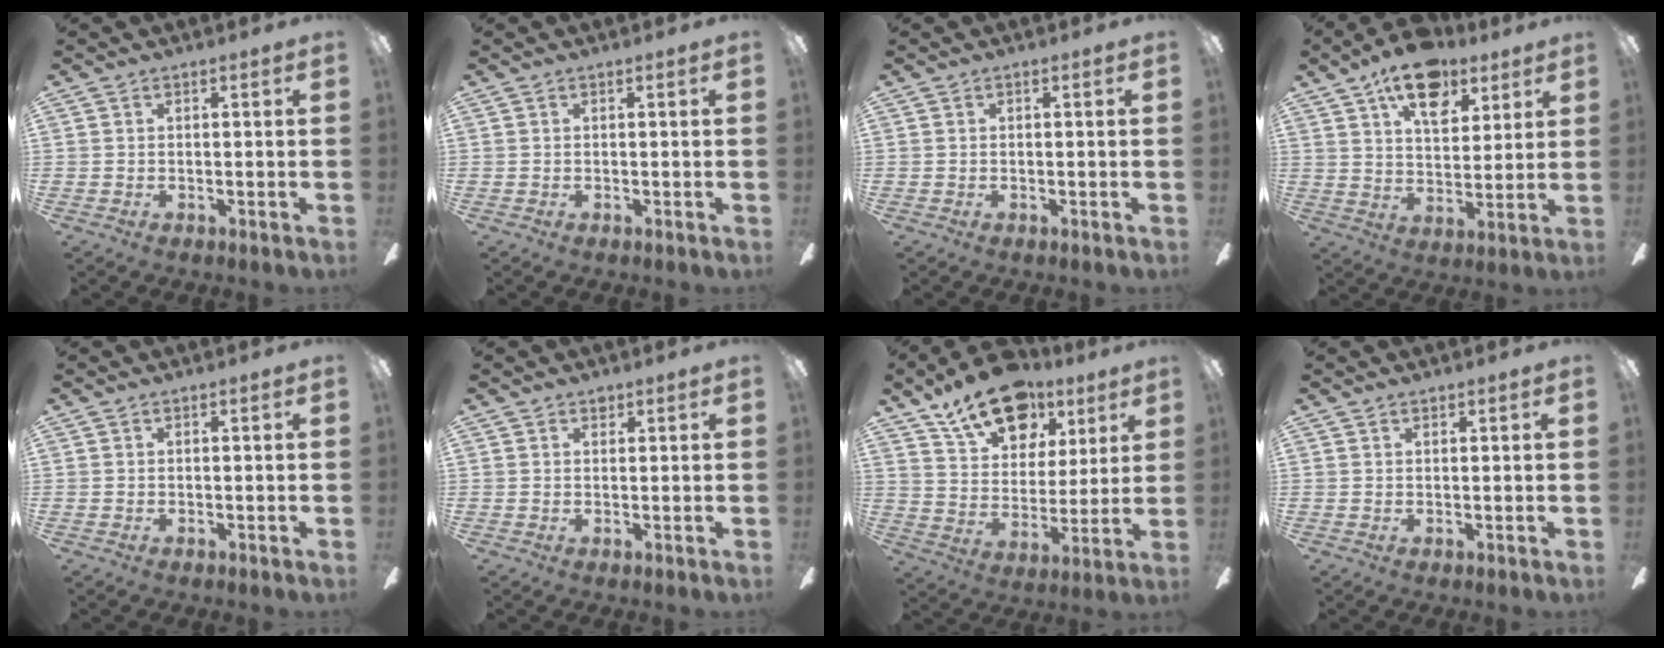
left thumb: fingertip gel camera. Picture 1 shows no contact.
{"total": 0.0}
{"total": 0.0}
{"total": 14.8, "force": [9.6, 7.6, 8.4], "torque": [-0.122, -0.037, 0.167]}
{"total": 0.0}
{"total": 1.2, "force": [1.0, 0.7, 0.3], "torque": [0.000, -0.002, 0.017]}
{"total": 17.6, "force": [12.1, 10.0, 7.9], "torque": [-0.126, -0.068, 0.216]}
{"total": 0.7, "force": [0.7, 0.2, 0.1], "torque": [-0.003, 0.001, 0.013]}